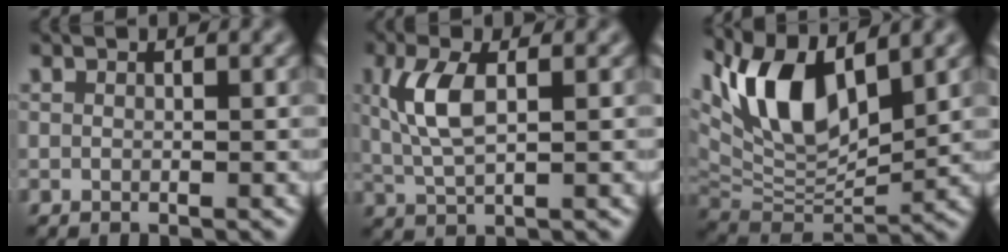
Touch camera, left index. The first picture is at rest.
{"total": 4.2, "force": [0.5, 1.7, 3.8], "torque": [-0.091, 0.009, 0.015]}
{"total": 9.9, "force": [4.9, 4.3, 7.5], "torque": [-0.153, 0.004, 0.097]}